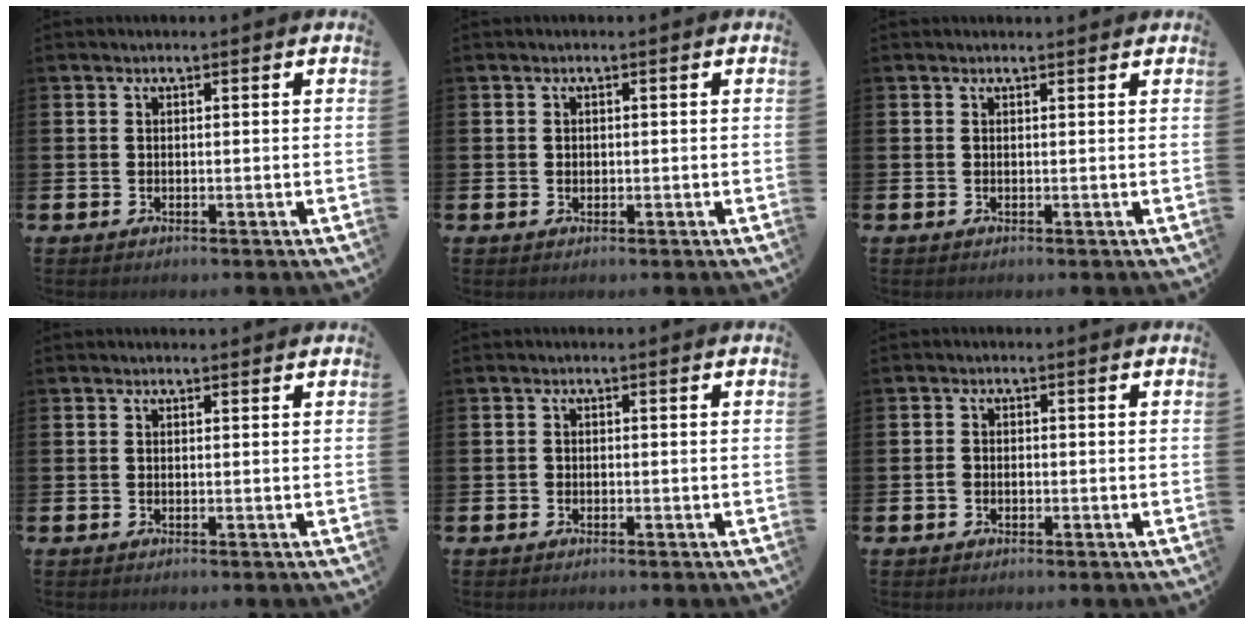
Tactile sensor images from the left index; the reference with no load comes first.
{"total": 0.7, "force": [0.2, 0.6, 0.2], "torque": [0.008, 0.002, -0.001]}
{"total": 0.5, "force": [0.5, 0.0, 0.1], "torque": [0.009, -0.005, 0.007]}
{"total": 0.0}
{"total": 0.8, "force": [-0.4, 0.6, 0.2], "torque": [-0.007, 0.005, -0.010]}
{"total": 1.2, "force": [-0.4, 1.0, 0.5], "torque": [-0.006, 0.004, -0.012]}